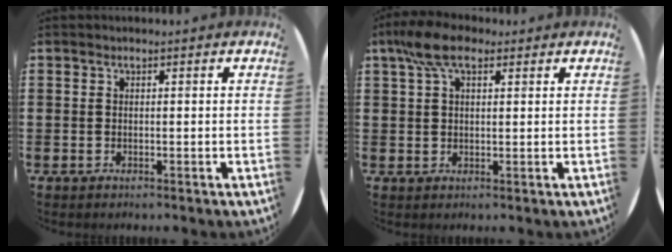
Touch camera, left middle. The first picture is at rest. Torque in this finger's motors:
{"motor_torque": [1.22, -0.92, 0.42, 0.17]}